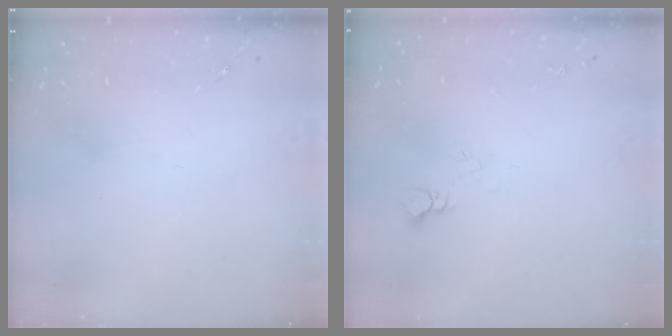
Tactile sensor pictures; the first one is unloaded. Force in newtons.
{"total": 6.0, "press": 6.0, "slide": 0.4}